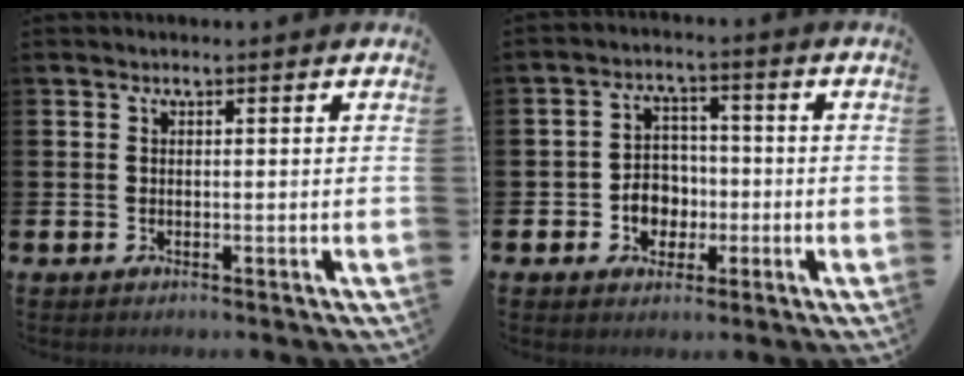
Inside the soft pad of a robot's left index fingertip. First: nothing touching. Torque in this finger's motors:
{"motor_torque": [1.00, 0.32, 0.13, 0.05]}